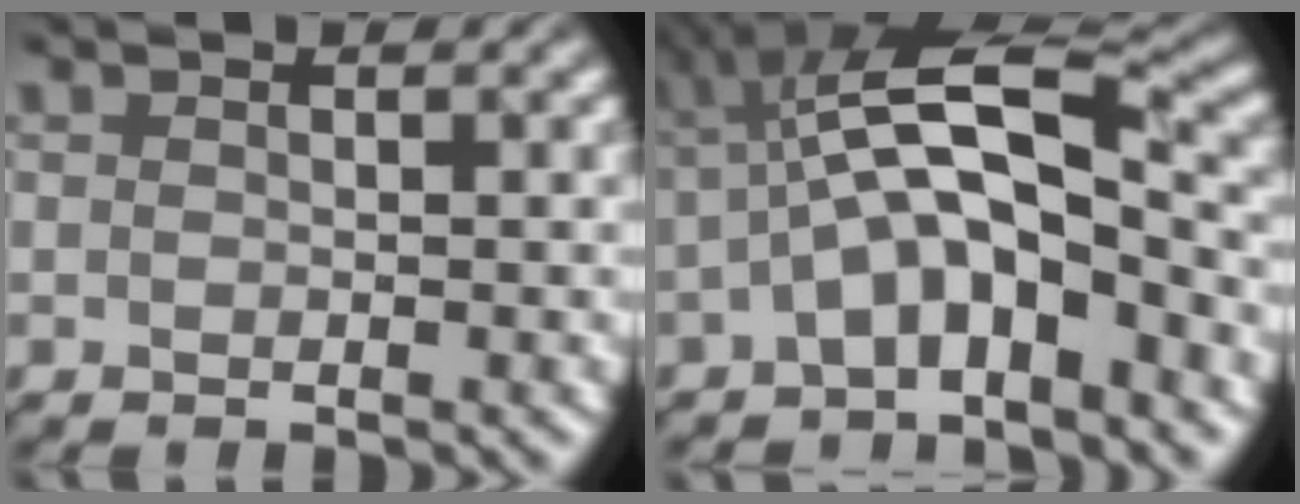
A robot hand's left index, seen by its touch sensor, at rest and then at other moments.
{"total": 7.8, "force": [-1.9, 2.6, 7.1], "torque": [-0.121, 0.021, -0.044]}